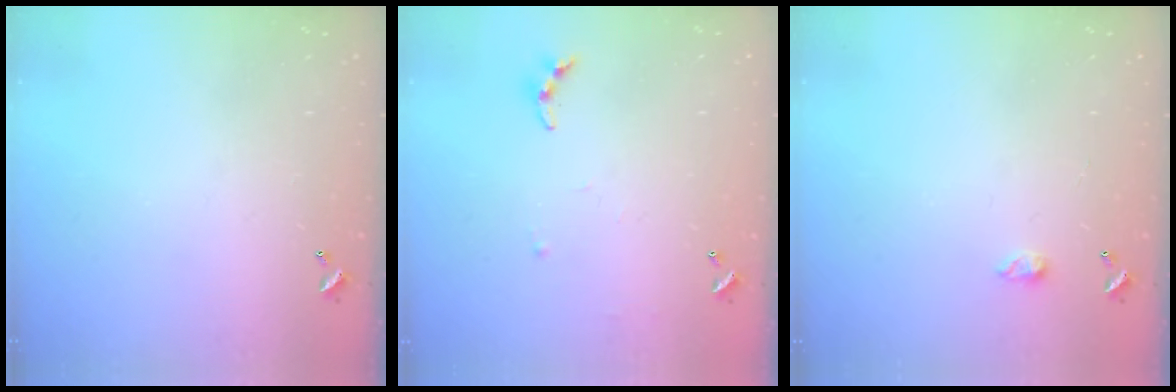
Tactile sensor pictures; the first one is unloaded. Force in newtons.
{"total": 6.0, "press": 6.0, "slide": 0.4}
{"total": 3.8, "press": 3.8, "slide": 0.4}